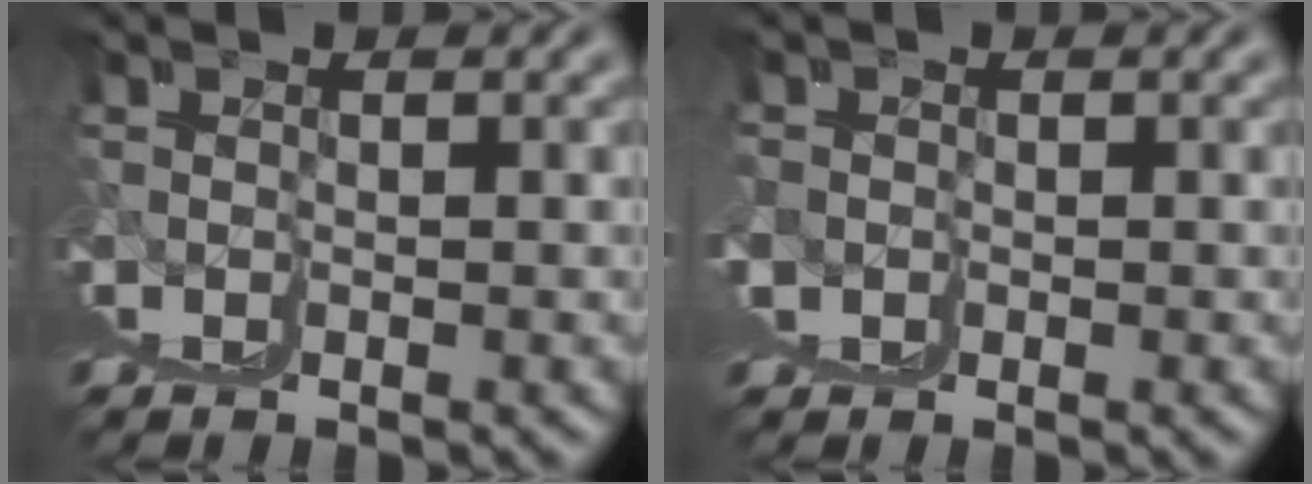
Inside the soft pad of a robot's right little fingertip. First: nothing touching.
{"total": 0.7, "force": [0.6, 0.3, -0.3], "torque": [0.013, 0.002, 0.010]}